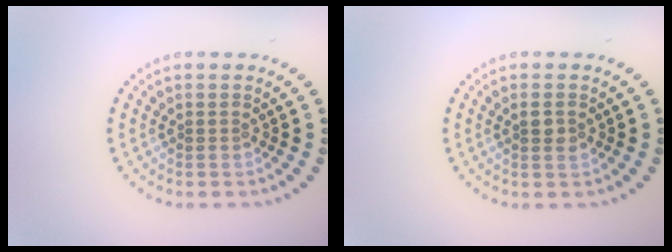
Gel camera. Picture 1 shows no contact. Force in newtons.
{"total": 1.3, "press": 1.3, "slide": 0.3}